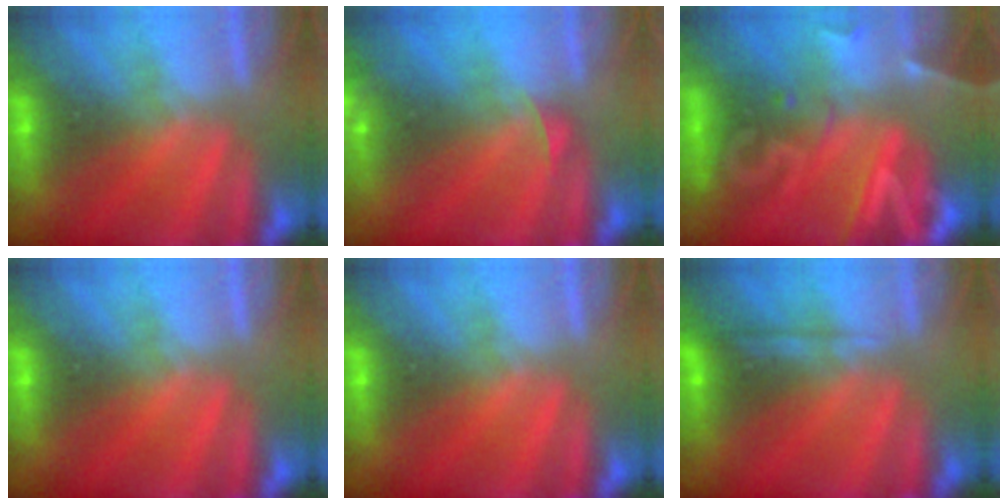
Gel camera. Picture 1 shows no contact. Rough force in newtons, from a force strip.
{"total": 2.5}
{"total": 7.5}
{"total": 0.0}
{"total": 0.0}
{"total": 2.1}